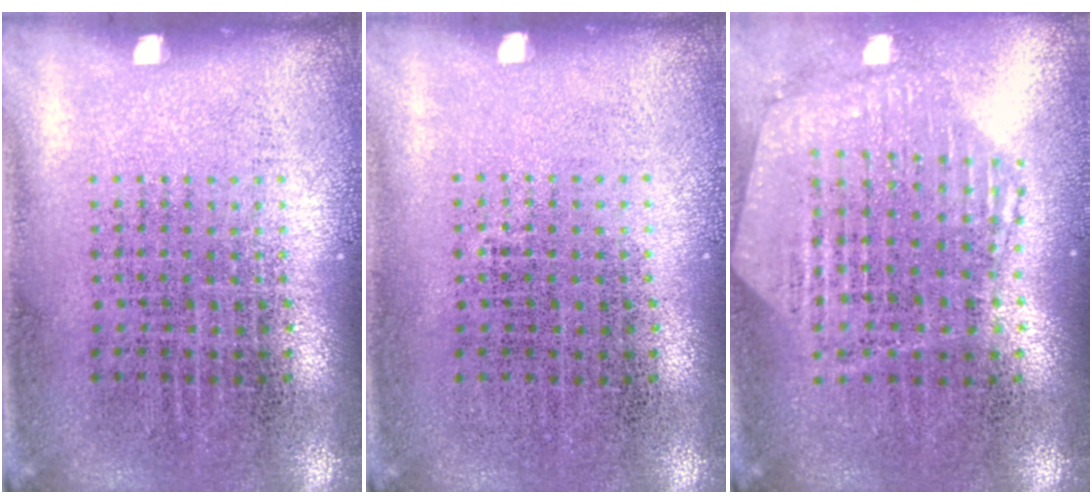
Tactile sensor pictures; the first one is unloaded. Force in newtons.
{"total": 0.0}
{"total": 1.2, "press": 1.2, "slide": 0.1}